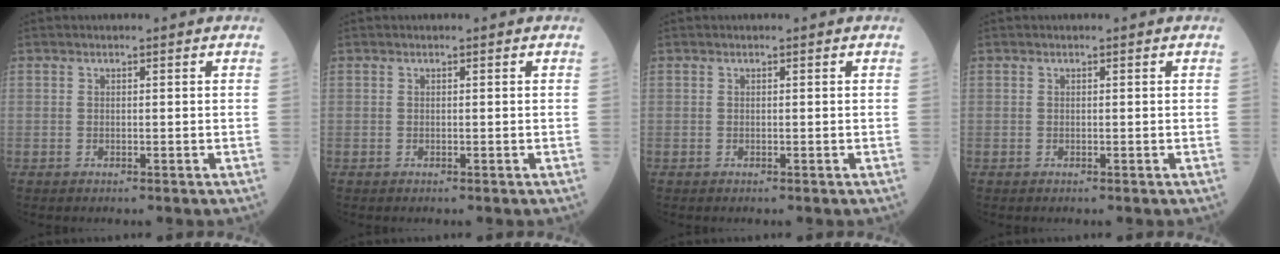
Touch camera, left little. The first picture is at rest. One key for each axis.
{"total": 0.0}
{"total": 0.0}
{"total": 0.0}